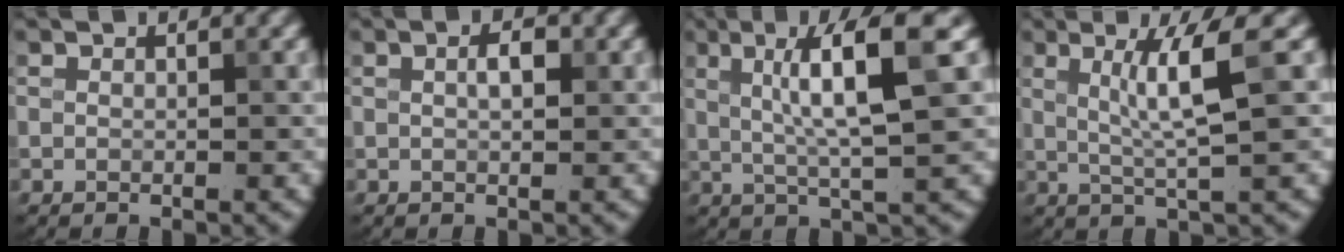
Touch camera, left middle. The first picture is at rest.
{"total": 1.7, "force": [0.4, 0.7, 1.5], "torque": [-0.027, 0.004, 0.005]}
{"total": 7.2, "force": [1.8, 1.0, 6.9], "torque": [-0.111, 0.010, 0.030]}
{"total": 4.7, "force": [1.3, 0.3, 4.5], "torque": [-0.082, -0.001, 0.028]}